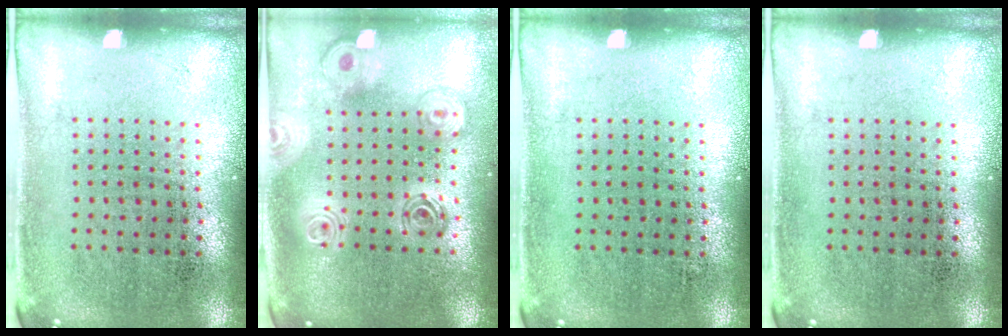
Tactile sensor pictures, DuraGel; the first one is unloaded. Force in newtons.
{"total": 2.1, "press": 1.7, "slide": 1.2}
{"total": 0.0}
{"total": 0.0}